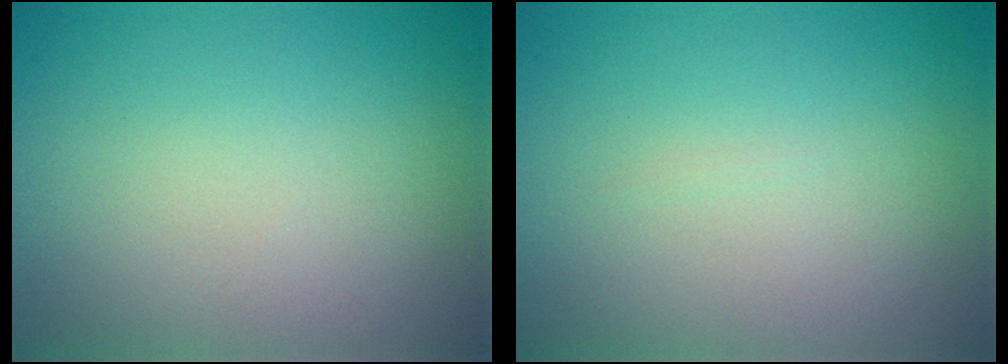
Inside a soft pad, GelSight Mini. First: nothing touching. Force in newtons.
{"total": 0.0}